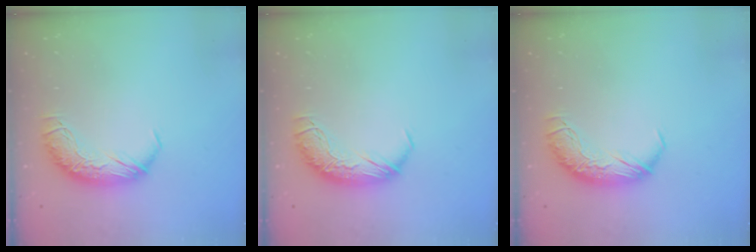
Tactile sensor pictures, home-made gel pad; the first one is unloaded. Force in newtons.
{"total": 0.0}
{"total": 0.0}